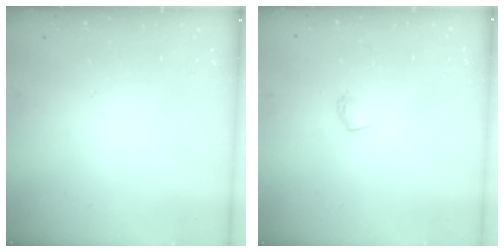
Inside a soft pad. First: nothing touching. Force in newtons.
{"total": 3.8, "press": 3.7, "slide": 0.8}